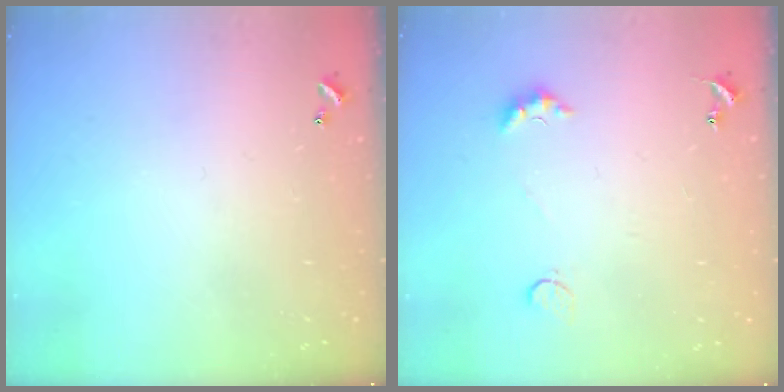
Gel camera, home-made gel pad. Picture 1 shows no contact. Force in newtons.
{"total": 3.6, "press": 3.6, "slide": 0.6}